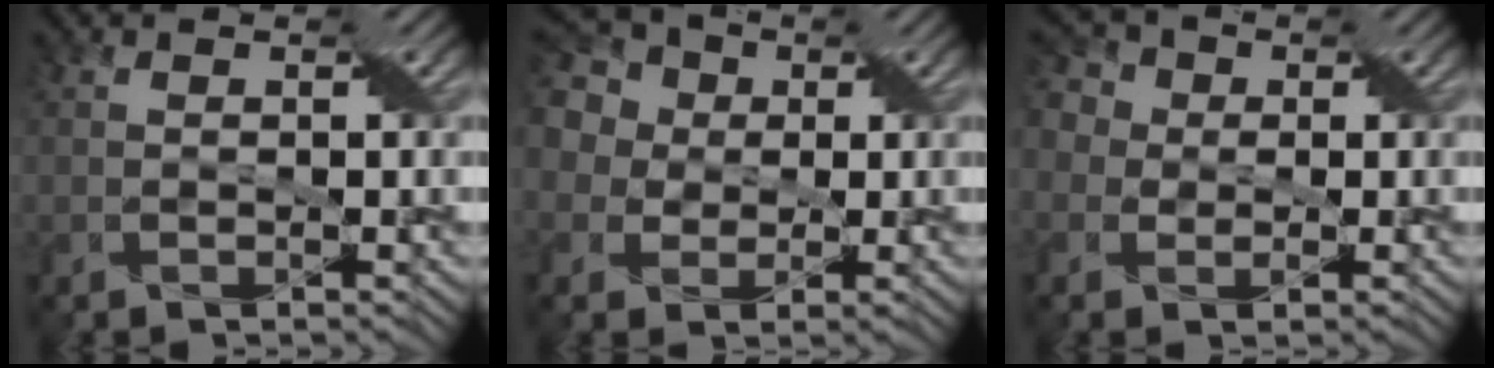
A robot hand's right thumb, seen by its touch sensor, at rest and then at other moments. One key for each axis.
{"total": 11.0, "fx": 3.1, "fy": 9.3, "fz": 5.0, "tx": -0.171, "ty": 0.035, "tz": 0.036}
{"total": 5.9, "fx": 0.9, "fy": 5.0, "fz": 2.9, "tx": -0.088, "ty": 0.019, "tz": -0.010}